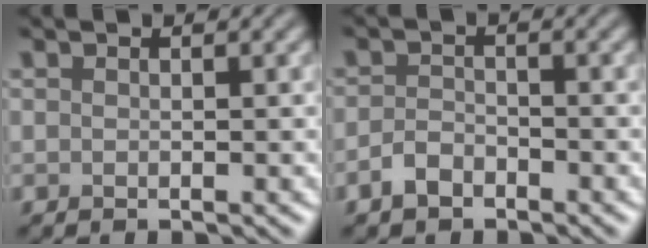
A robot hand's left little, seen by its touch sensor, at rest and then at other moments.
{"total": 2.0, "force": [-1.4, 1.1, 0.9], "torque": [-0.015, 0.004, -0.031]}